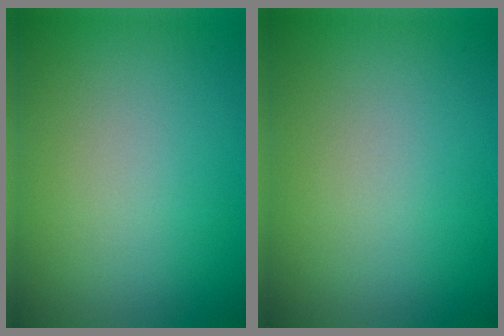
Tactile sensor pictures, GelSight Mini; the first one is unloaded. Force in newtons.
{"total": 0.0}